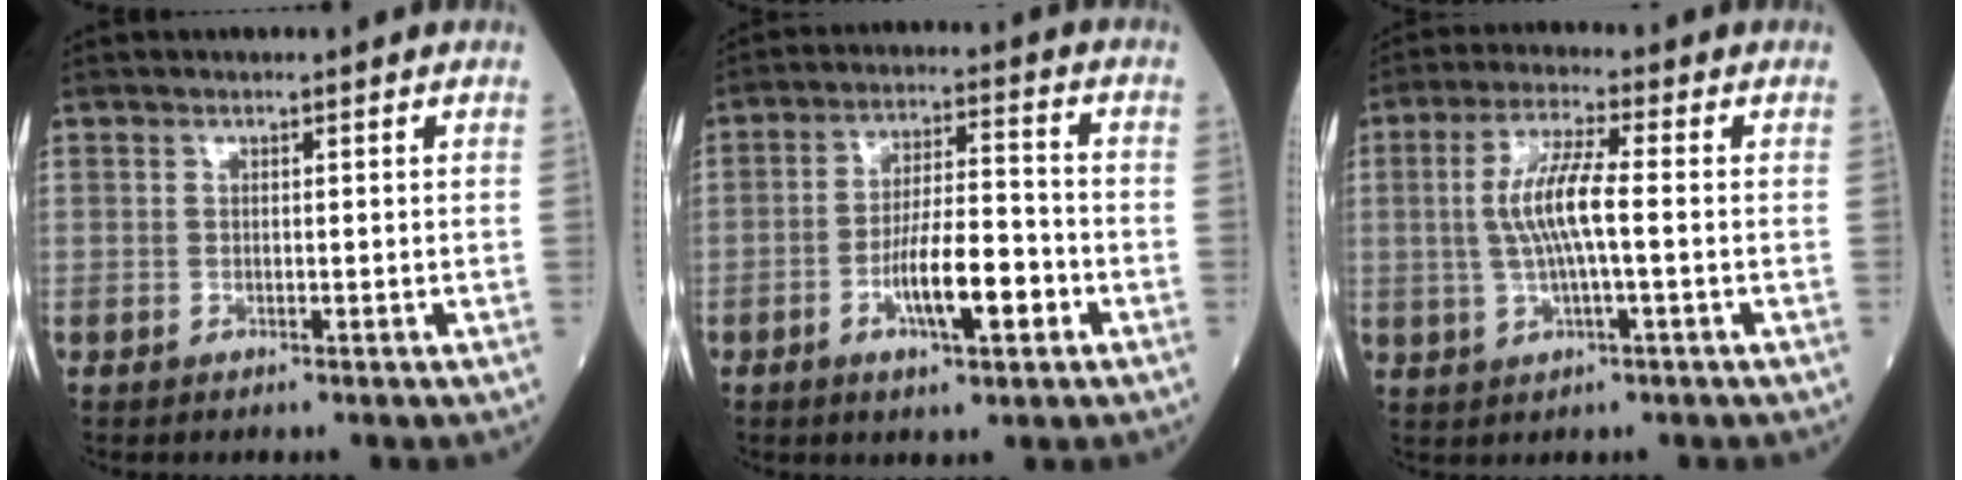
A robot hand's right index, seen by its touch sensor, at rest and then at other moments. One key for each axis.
{"total": 9.7, "fx": -3.6, "fy": 2.1, "fz": 8.7, "tx": -0.153, "ty": 0.007, "tz": -0.060}
{"total": 7.8, "fx": 0.1, "fy": 0.9, "fz": 7.7, "tx": -0.159, "ty": 0.006, "tz": -0.002}